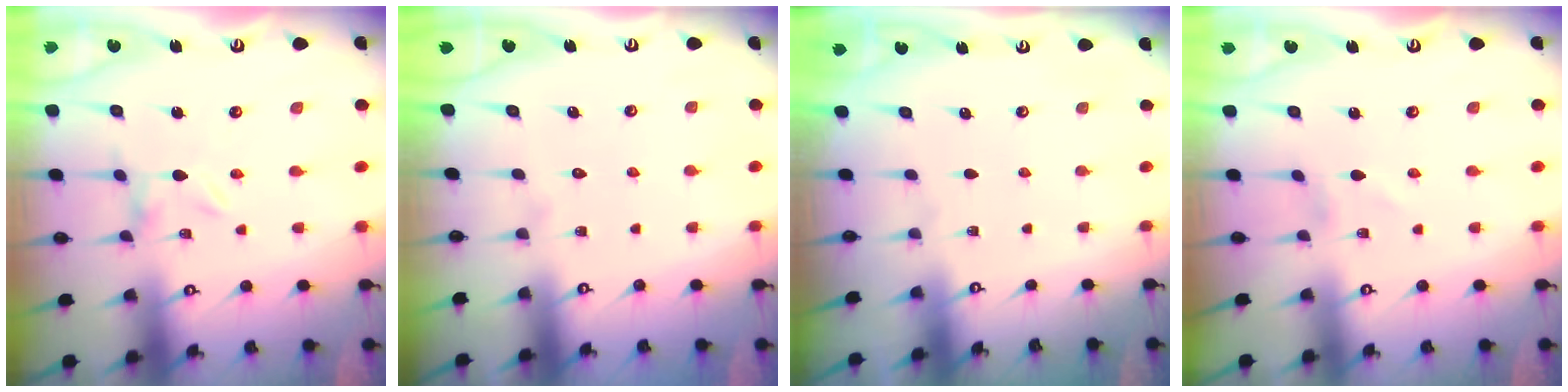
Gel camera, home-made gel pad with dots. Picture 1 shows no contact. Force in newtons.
{"total": 1.7, "press": 1.7, "slide": 0.1}
{"total": 0.0}
{"total": 1.2, "press": 1.2, "slide": 0.1}